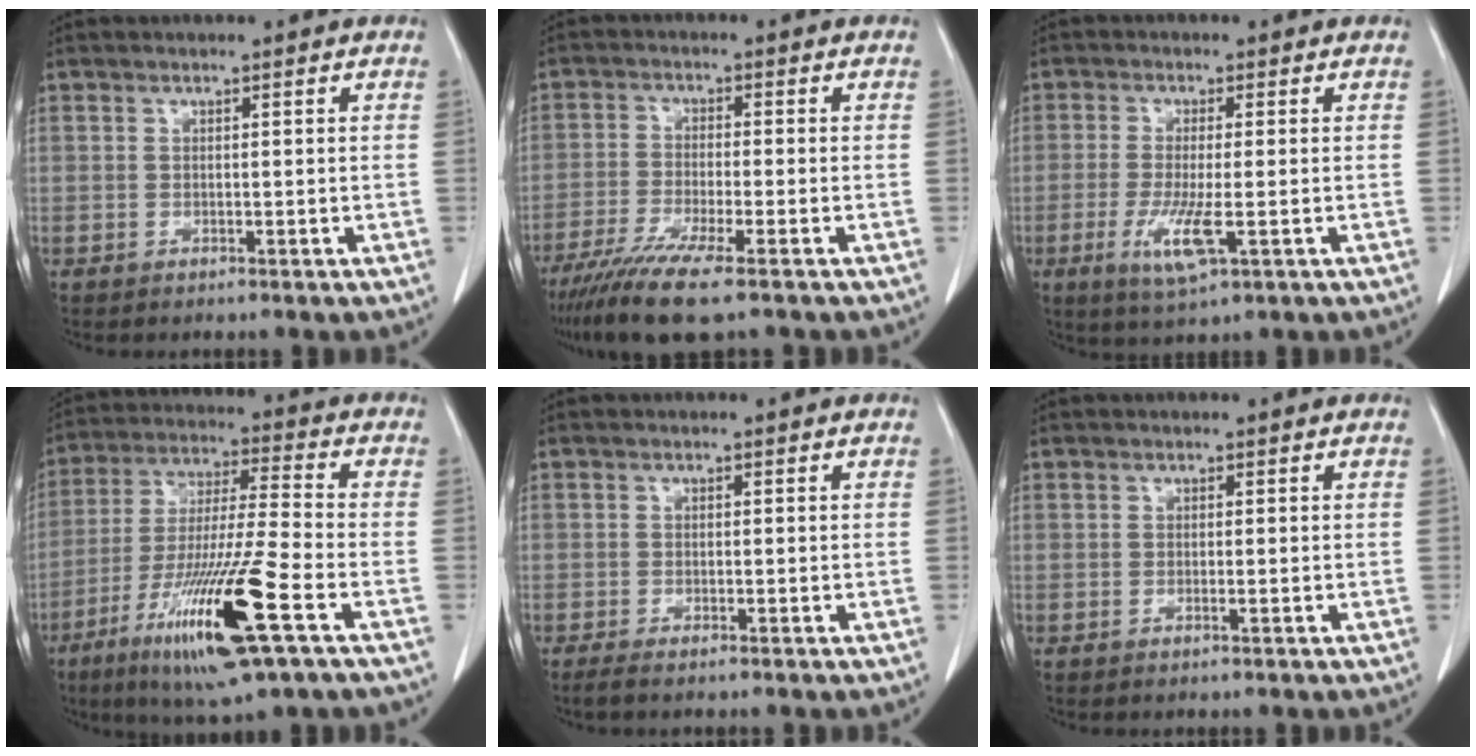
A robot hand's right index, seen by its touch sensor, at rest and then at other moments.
{"total": 9.4, "force": [-6.6, 0.1, 6.7], "torque": [-0.117, -0.025, -0.112]}
{"total": 6.5, "force": [-2.1, 0.8, 6.1], "torque": [-0.124, -0.018, -0.035]}
{"total": 18.4, "force": [-8.5, 0.7, 16.3], "torque": [-0.322, -0.038, -0.153]}
{"total": 1.7, "force": [-1.3, 0.1, 1.1], "torque": [-0.021, -0.005, -0.022]}
{"total": 0.5, "force": [-0.2, -0.1, 0.5], "torque": [-0.009, -0.001, -0.003]}